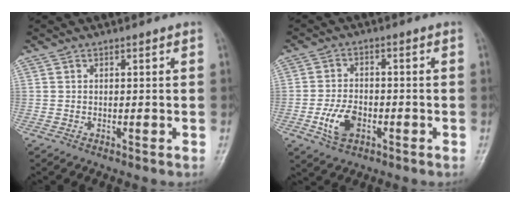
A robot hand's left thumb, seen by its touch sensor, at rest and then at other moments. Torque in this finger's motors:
{"motor_torque": [-0.36, 0.84, 0.56, 0.16, 0.07]}